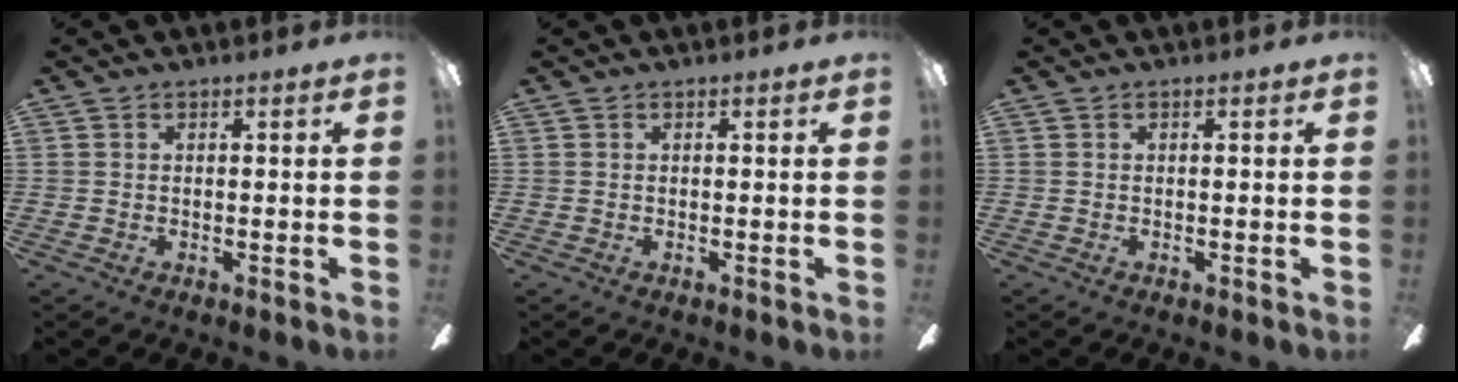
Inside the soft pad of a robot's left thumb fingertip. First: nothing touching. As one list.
[{"total": 0.0}, {"total": 0.0}]